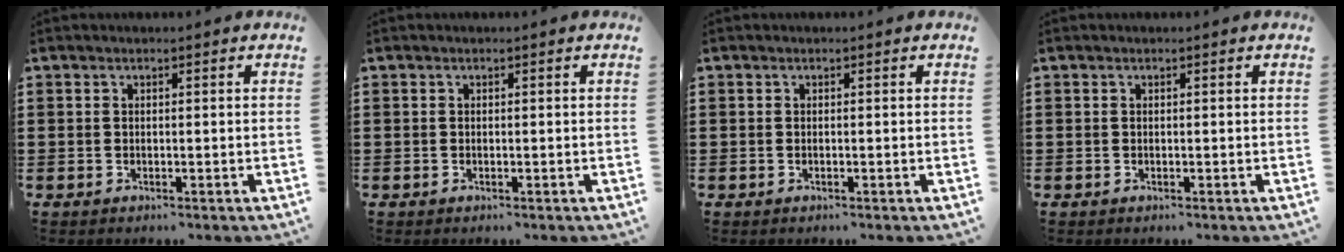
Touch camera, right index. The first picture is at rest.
{"total": 0.0}
{"total": 0.0}
{"total": 0.0}